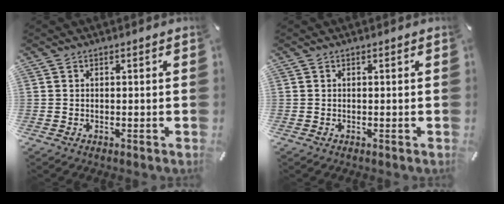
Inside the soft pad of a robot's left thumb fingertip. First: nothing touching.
{"total": 0.0}